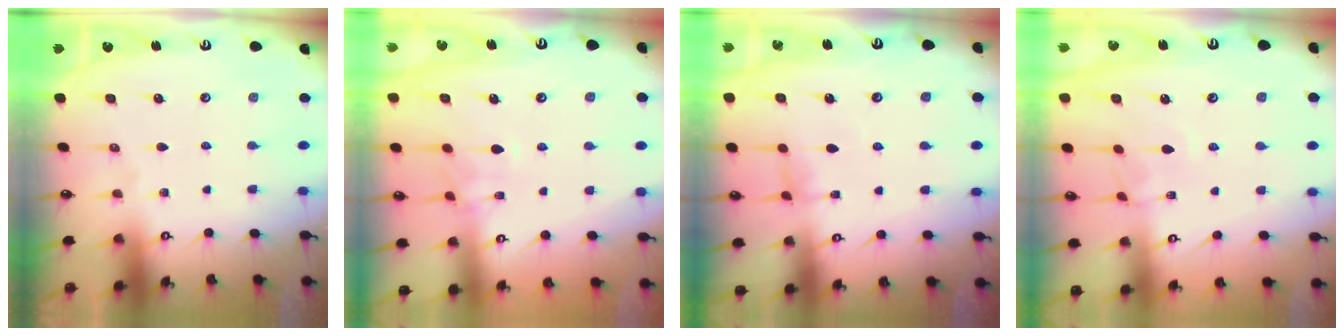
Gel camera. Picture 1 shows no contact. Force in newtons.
{"total": 1.1, "press": 0.4, "slide": 1.0}
{"total": 1.5, "press": 1.5, "slide": 0.4}
{"total": 3.0, "press": 3.0, "slide": 0.3}